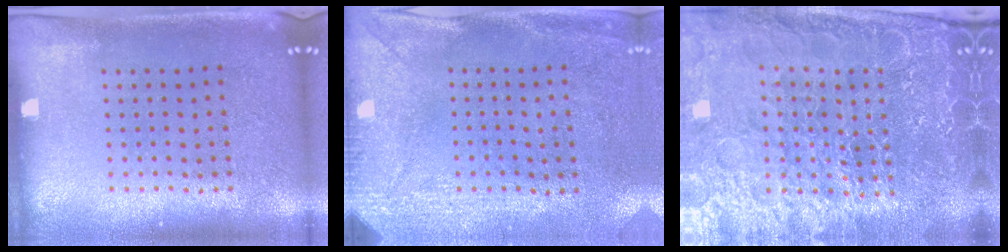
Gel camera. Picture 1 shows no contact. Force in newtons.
{"total": 2.9, "press": 2.3, "slide": 1.8}
{"total": 6.0, "press": 5.4, "slide": 2.6}